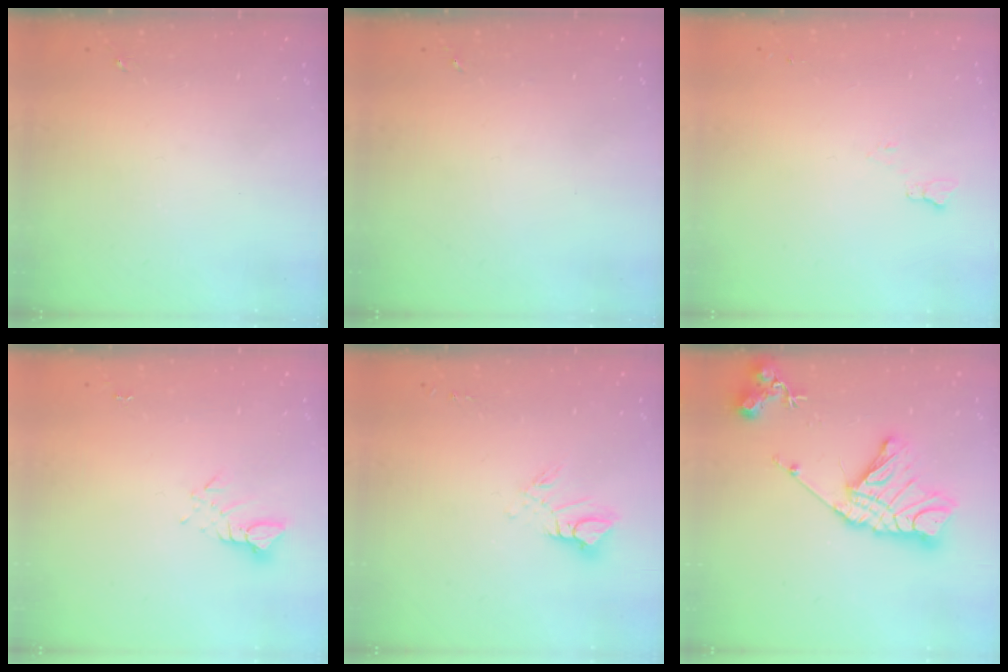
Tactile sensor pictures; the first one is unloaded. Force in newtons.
{"total": 0.0}
{"total": 4.6, "press": 4.5, "slide": 0.6}
{"total": 3.1, "press": 3.1, "slide": 0.2}
{"total": 8.6, "press": 8.6, "slide": 0.9}
{"total": 19.1, "press": 19.0, "slide": 1.8}